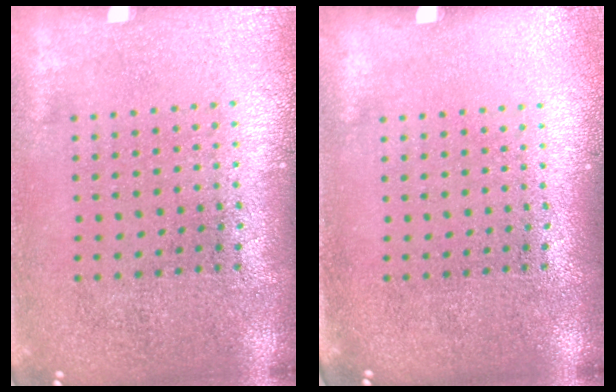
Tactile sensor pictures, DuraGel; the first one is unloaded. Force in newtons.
{"total": 0.0}